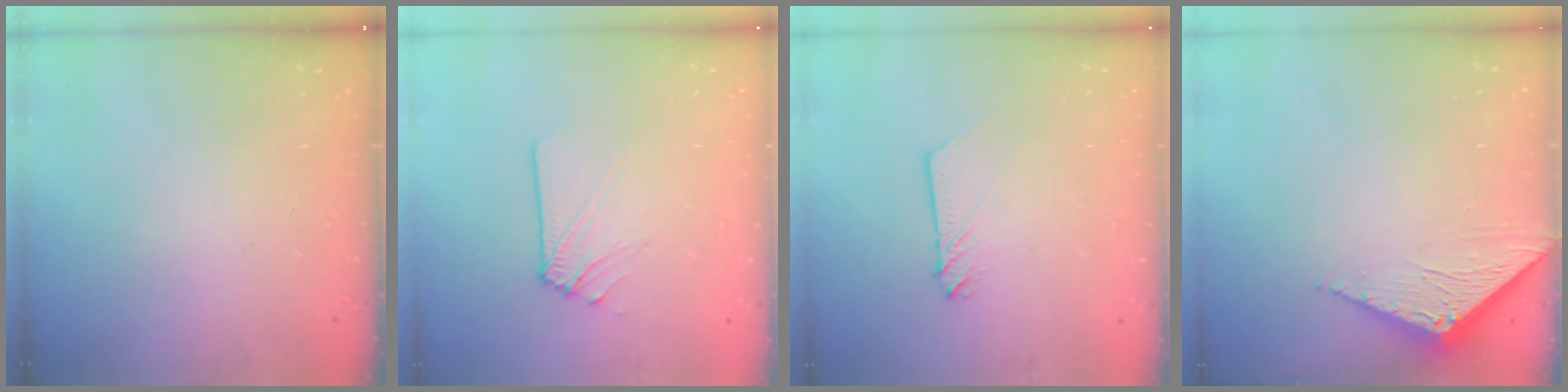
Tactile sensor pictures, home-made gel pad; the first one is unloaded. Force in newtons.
{"total": 2.9, "press": 2.8, "slide": 0.5}
{"total": 2.4, "press": 2.4, "slide": 0.2}
{"total": 3.1, "press": 3.1, "slide": 0.2}